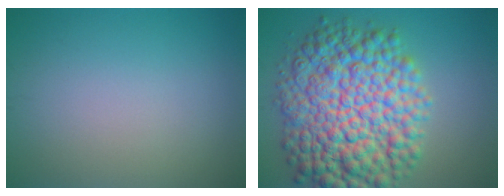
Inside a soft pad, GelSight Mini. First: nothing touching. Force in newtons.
{"total": 13.2, "press": 13.2, "slide": 0.2}